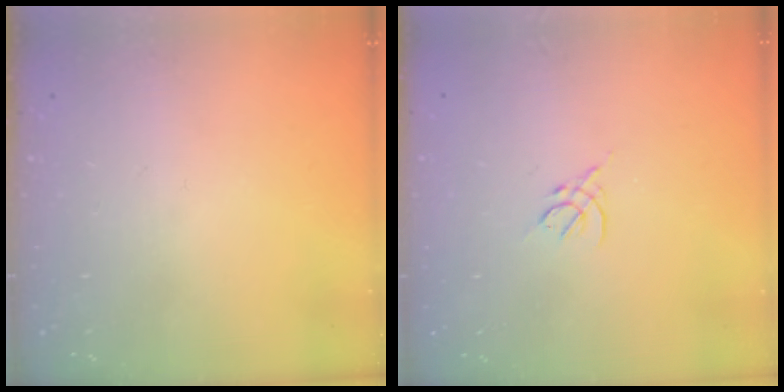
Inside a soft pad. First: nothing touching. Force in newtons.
{"total": 2.6, "press": 2.5, "slide": 0.7}